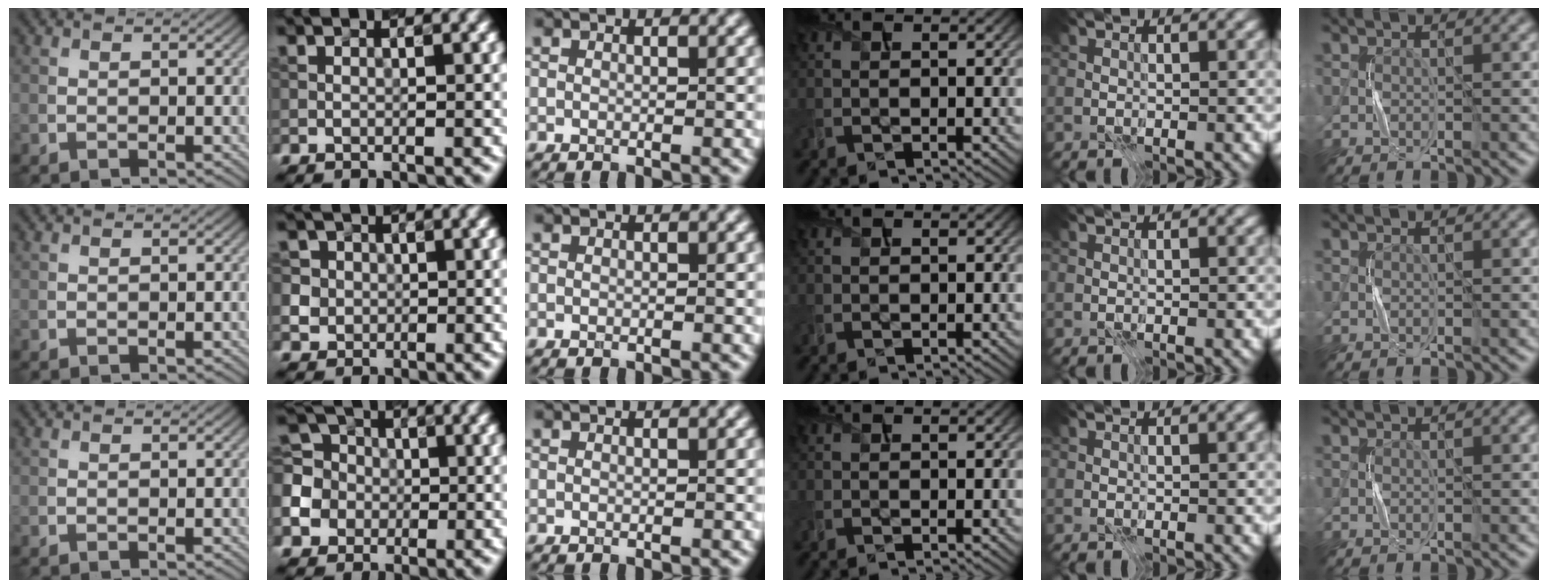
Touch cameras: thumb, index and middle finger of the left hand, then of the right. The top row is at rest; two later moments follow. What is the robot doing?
{"motion": "press", "object": "calculator"}